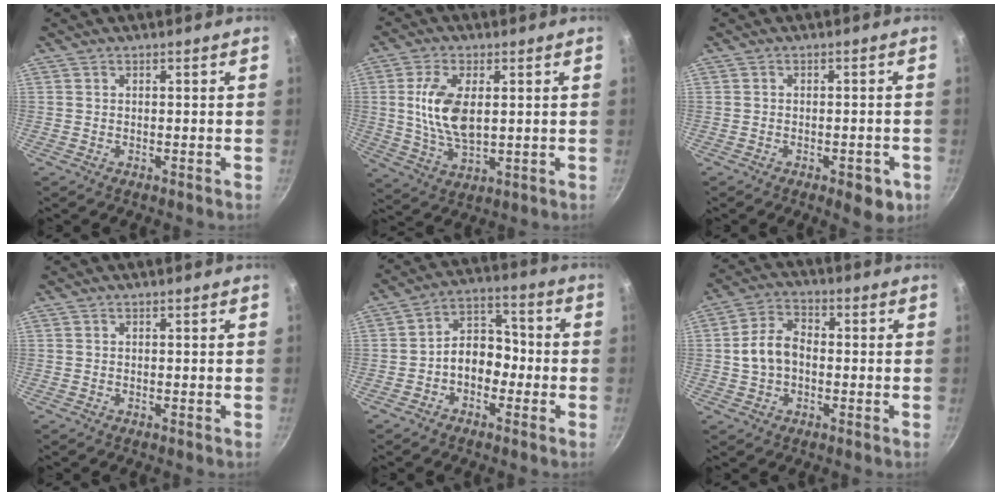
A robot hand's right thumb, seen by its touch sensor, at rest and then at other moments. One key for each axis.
{"total": 10.7, "fx": 1.6, "fy": 5.5, "fz": 9.1, "tx": -0.174, "ty": -0.007, "tz": 0.035}
{"total": 5.6, "fx": -2.5, "fy": 2.7, "fz": 4.3, "tx": -0.033, "ty": 0.016, "tz": -0.025}
{"total": 0.0}
{"total": 8.2, "fx": -2.4, "fy": 5.9, "fz": 5.1, "tx": -0.036, "ty": 0.044, "tz": -0.050}
{"total": 8.0, "fx": -0.4, "fy": 5.7, "fz": 5.6, "tx": -0.089, "ty": 0.025, "tz": -0.016}